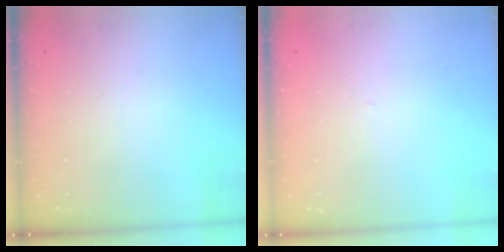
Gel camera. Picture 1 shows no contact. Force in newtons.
{"total": 1.6, "press": 1.6, "slide": 0.3}